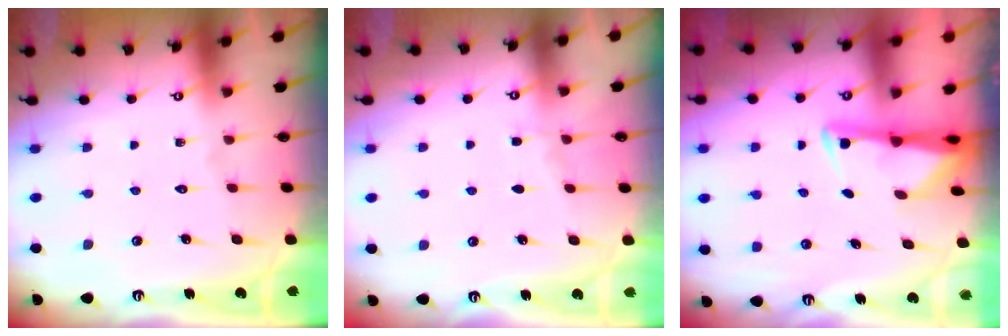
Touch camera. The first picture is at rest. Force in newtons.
{"total": 3.2, "press": 3.1, "slide": 0.5}
{"total": 3.0, "press": 2.9, "slide": 0.6}